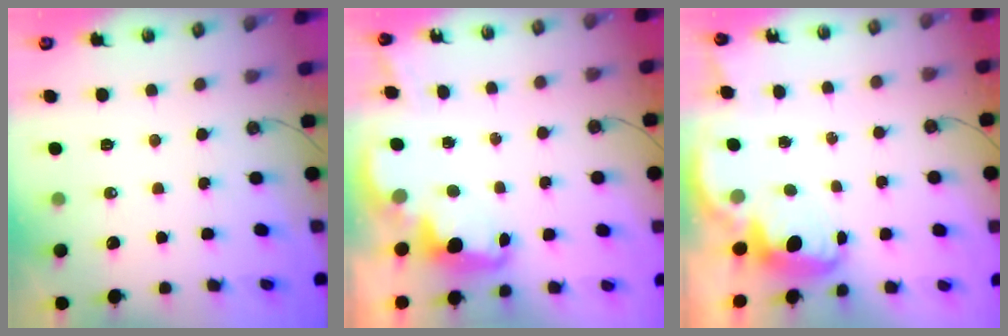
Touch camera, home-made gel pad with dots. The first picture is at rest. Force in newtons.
{"total": 2.4, "press": 2.3, "slide": 0.7}
{"total": 2.8, "press": 2.7, "slide": 0.6}